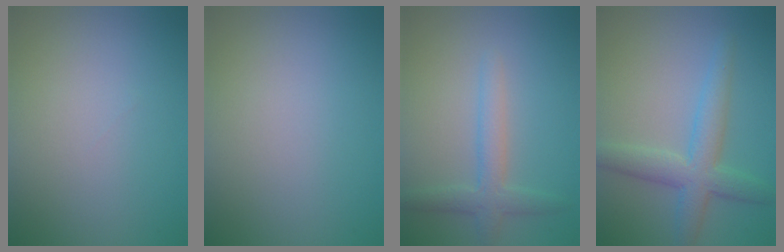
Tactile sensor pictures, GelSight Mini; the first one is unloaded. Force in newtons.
{"total": 0.0}
{"total": 2.8, "press": 2.8, "slide": 0.1}
{"total": 4.7, "press": 4.7, "slide": 0.1}